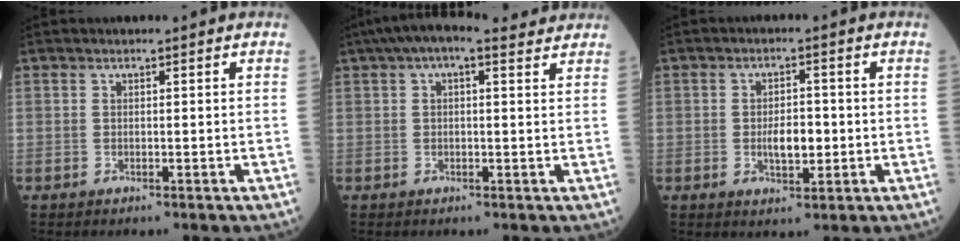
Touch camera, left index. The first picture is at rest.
{"total": 7.9, "force": [5.7, 2.4, 4.9], "torque": [-0.088, 0.048, 0.081]}
{"total": 4.3, "force": [-0.6, 1.9, 3.8], "torque": [-0.066, 0.000, -0.009]}